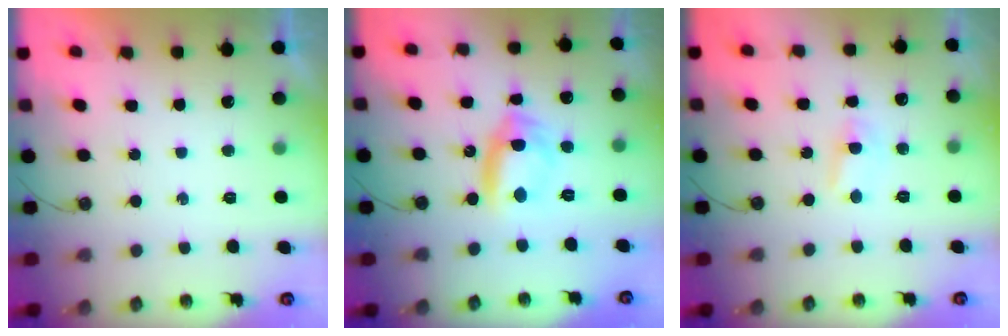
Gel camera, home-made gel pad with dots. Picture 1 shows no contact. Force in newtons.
{"total": 10.0, "press": 9.9, "slide": 1.3}
{"total": 3.5, "press": 3.5, "slide": 0.4}